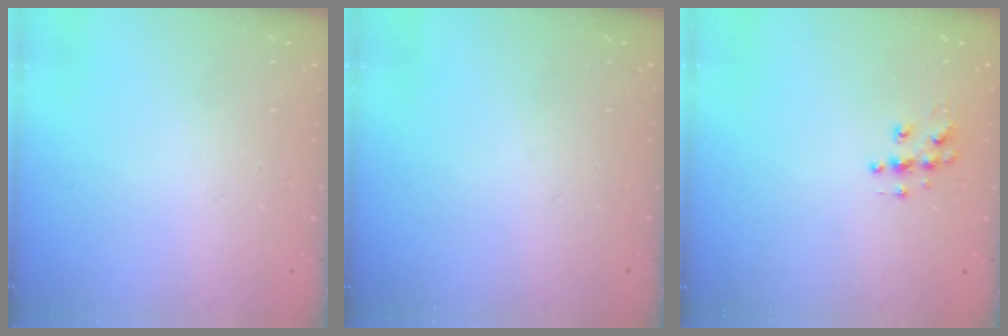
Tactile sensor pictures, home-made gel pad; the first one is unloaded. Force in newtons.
{"total": 0.0}
{"total": 6.1, "press": 6.1, "slide": 0.3}